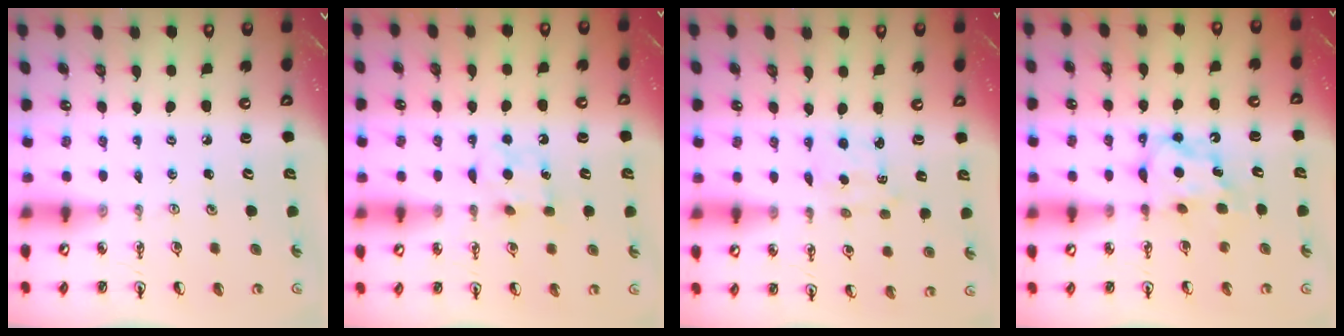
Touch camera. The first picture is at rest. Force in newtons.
{"total": 7.2, "press": 7.2, "slide": 0.7}
{"total": 1.8, "press": 1.8, "slide": 0.2}
{"total": 6.2, "press": 6.2, "slide": 0.3}